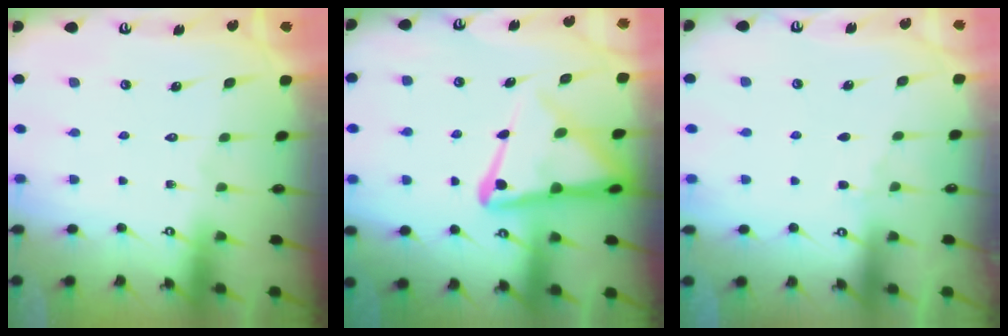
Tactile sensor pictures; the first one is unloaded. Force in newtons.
{"total": 11.9, "press": 11.8, "slide": 1.2}
{"total": 4.0, "press": 4.0, "slide": 0.5}